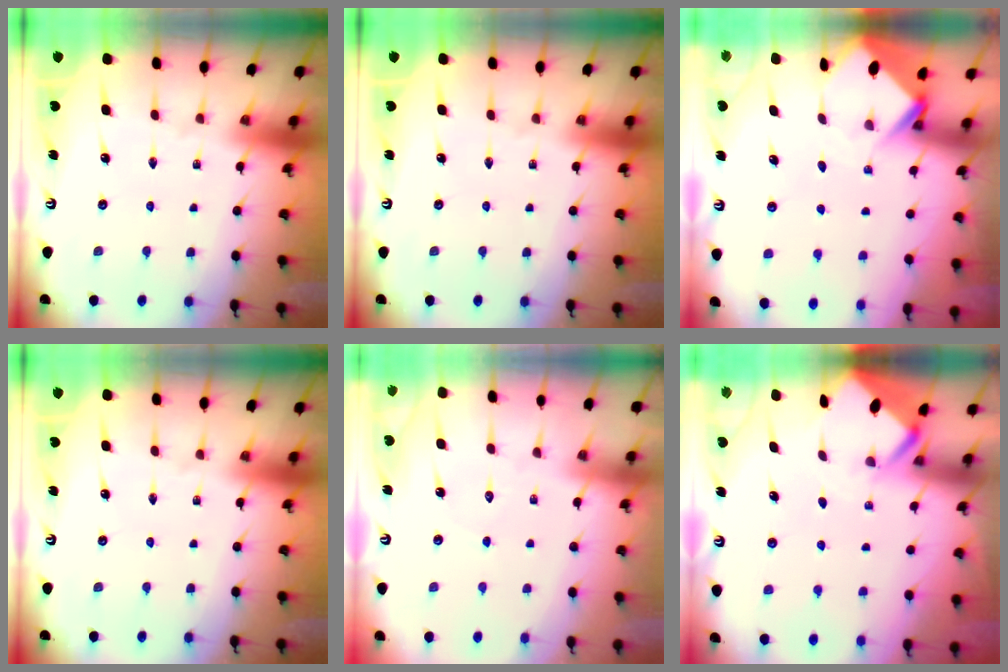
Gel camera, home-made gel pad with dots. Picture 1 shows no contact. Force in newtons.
{"total": 0.0}
{"total": 3.8, "press": 3.8, "slide": 0.2}
{"total": 0.0}
{"total": 3.7, "press": 3.6, "slide": 0.5}
{"total": 2.5, "press": 2.5, "slide": 0.2}